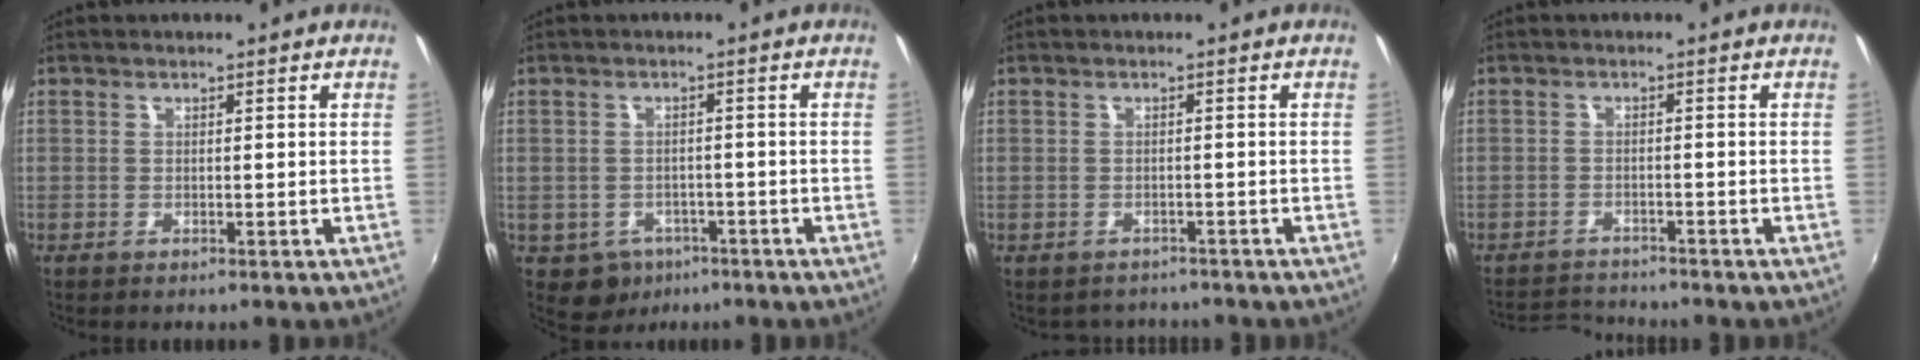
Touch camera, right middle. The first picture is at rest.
{"total": 5.1, "force": [-2.9, 4.0, 1.2], "torque": [-0.036, -0.003, -0.035]}
{"total": 3.4, "force": [-3.0, 1.5, 0.2], "torque": [-0.012, -0.012, -0.043]}
{"total": 5.2, "force": [-5.2, 0.5, 0.2], "torque": [-0.027, 0.000, -0.094]}